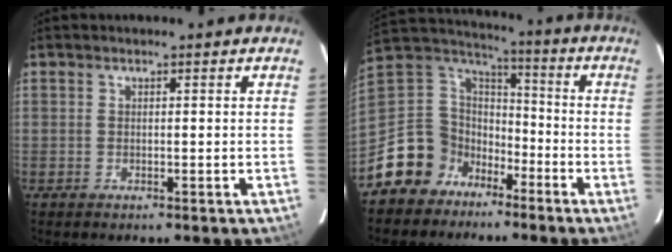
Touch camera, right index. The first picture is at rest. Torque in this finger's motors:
{"motor_torque": [1.00, -1.04, 0.00, -0.19]}